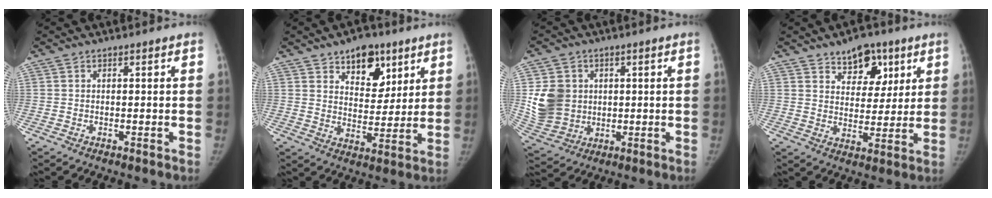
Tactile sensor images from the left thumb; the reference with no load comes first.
{"total": 11.2, "force": [6.5, 6.7, 6.1], "torque": [-0.049, -0.034, 0.102]}
{"total": 10.8, "force": [1.5, 9.3, 5.3], "torque": [-0.081, -0.005, 0.045]}
{"total": 9.9, "force": [5.8, 6.3, 4.9], "torque": [-0.032, -0.028, 0.089]}